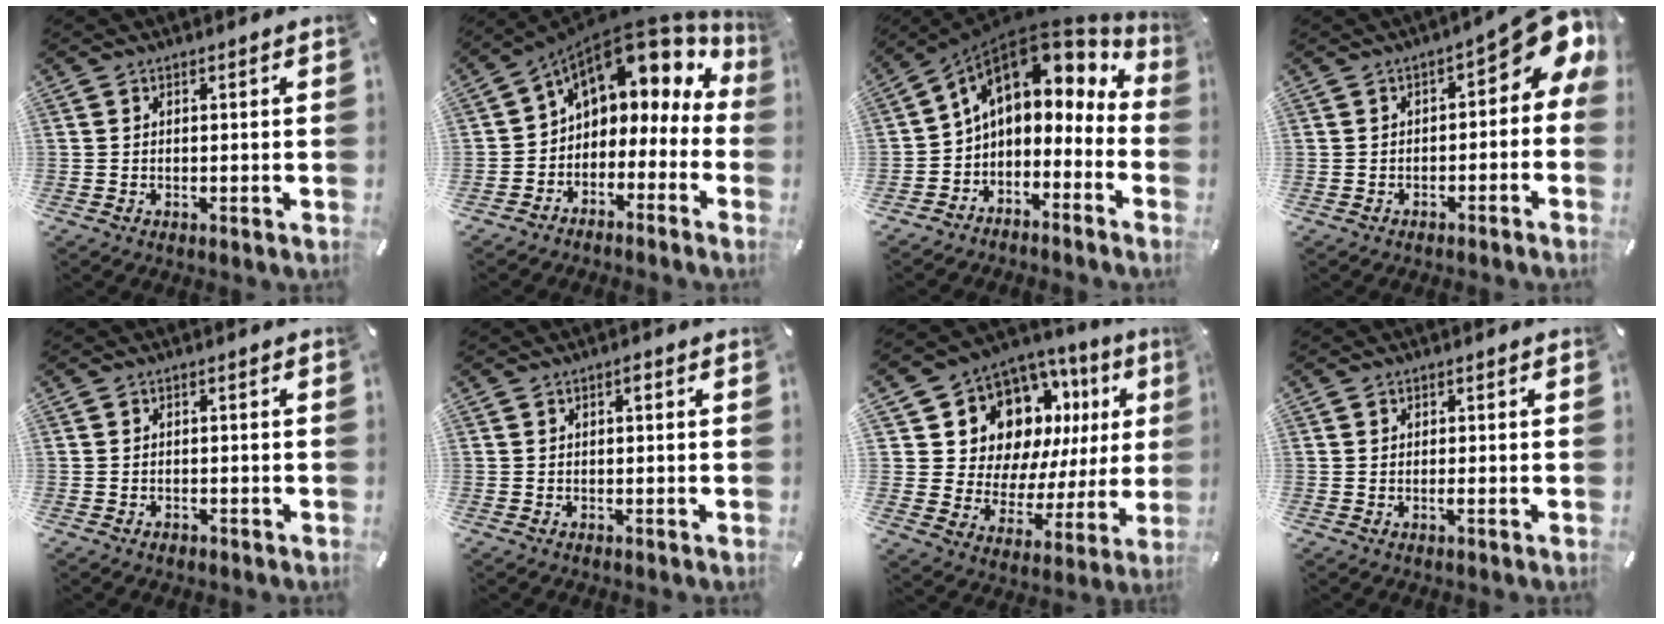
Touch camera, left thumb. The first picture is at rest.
{"total": 10.1, "force": [4.4, 6.9, 6.0], "torque": [-0.090, -0.038, 0.069]}
{"total": 11.0, "force": [4.3, 7.5, 6.8], "torque": [-0.108, -0.030, 0.075]}
{"total": 9.7, "force": [3.1, 4.6, 8.0], "torque": [-0.091, -0.028, 0.050]}
{"total": 0.8, "force": [-0.5, 0.6, 0.1], "torque": [-0.004, 0.002, -0.012]}
{"total": 1.1, "force": [0.2, 0.3, 1.0], "torque": [-0.021, 0.004, 0.003]}
{"total": 13.8, "force": [8.0, 10.1, 5.0], "torque": [-0.081, -0.082, 0.152]}
{"total": 0.7, "force": [-0.2, 0.4, 0.5], "torque": [-0.010, -0.002, -0.003]}